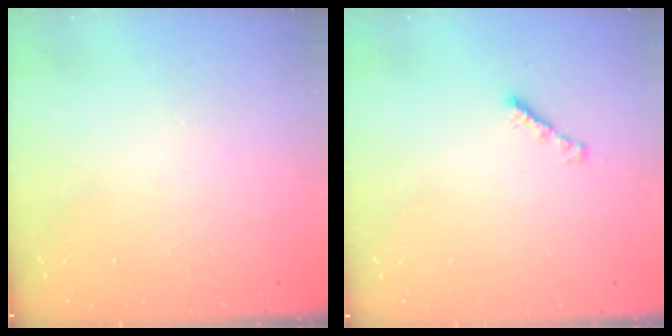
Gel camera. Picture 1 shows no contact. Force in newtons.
{"total": 2.4, "press": 2.4, "slide": 0.4}